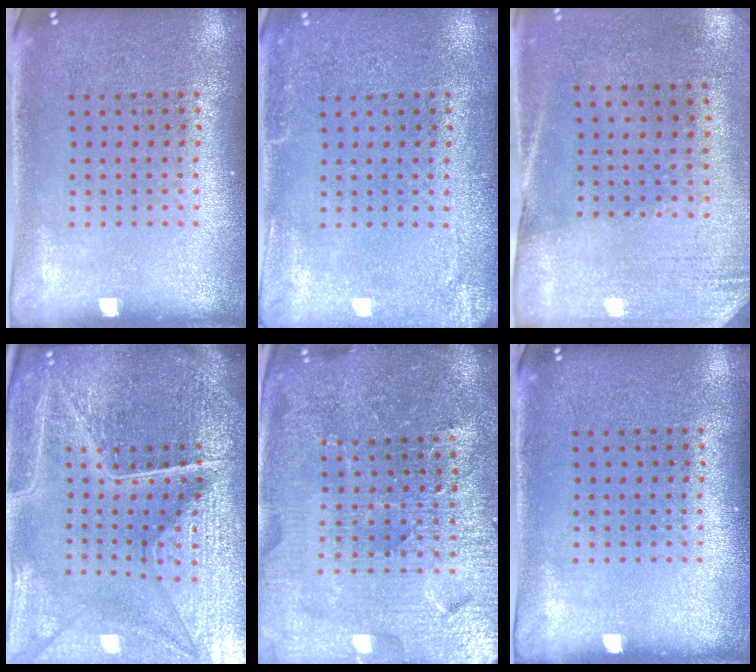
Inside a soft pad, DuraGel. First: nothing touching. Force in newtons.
{"total": 2.3, "press": 2.3, "slide": 0.3}
{"total": 2.6, "press": 2.3, "slide": 1.3}
{"total": 6.5, "press": 5.8, "slide": 3.1}
{"total": 5.3, "press": 4.9, "slide": 2.1}
{"total": 0.0}